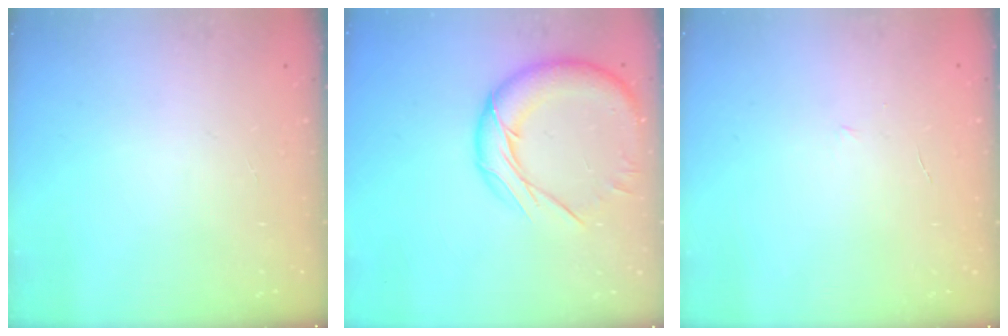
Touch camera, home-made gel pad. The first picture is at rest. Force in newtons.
{"total": 16.5, "press": 16.4, "slide": 1.9}
{"total": 3.6, "press": 3.5, "slide": 1.0}